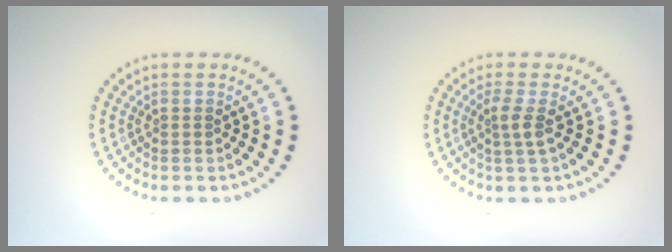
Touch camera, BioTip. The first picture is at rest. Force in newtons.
{"total": 1.8, "press": 1.3, "slide": 1.3}